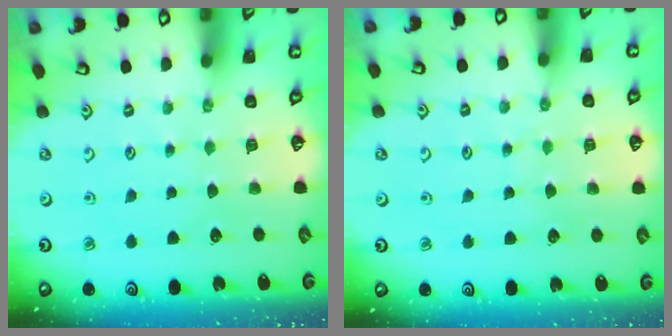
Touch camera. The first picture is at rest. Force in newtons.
{"total": 2.6, "press": 2.6, "slide": 0.3}